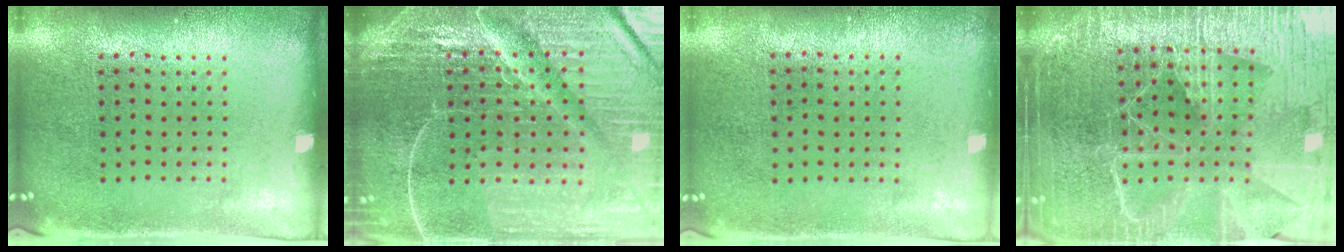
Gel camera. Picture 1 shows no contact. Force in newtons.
{"total": 7.1, "press": 6.2, "slide": 3.5}
{"total": 0.0}
{"total": 6.1, "press": 5.3, "slide": 3.0}